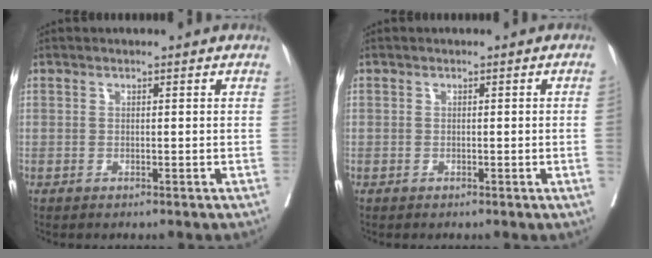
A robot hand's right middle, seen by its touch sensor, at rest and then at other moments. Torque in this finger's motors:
{"motor_torque": [1.44, -0.70, 0.07, -0.21]}